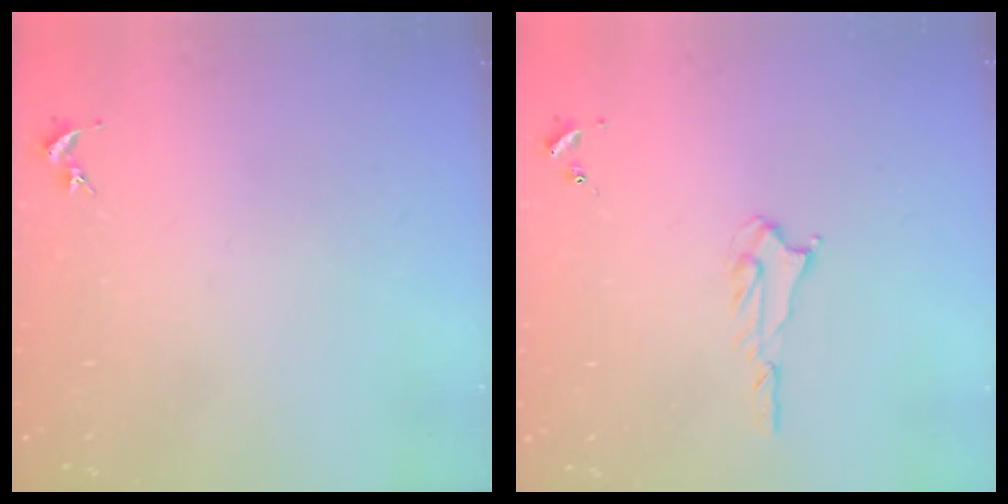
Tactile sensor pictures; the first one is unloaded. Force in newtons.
{"total": 1.8, "press": 1.7, "slide": 0.3}